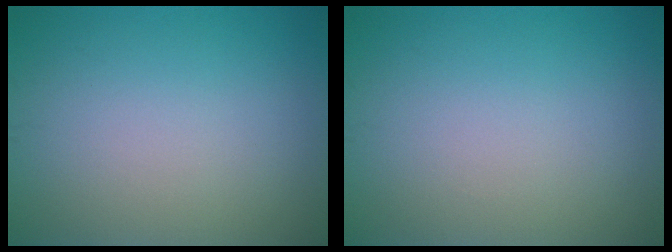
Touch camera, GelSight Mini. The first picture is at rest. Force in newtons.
{"total": 0.0}